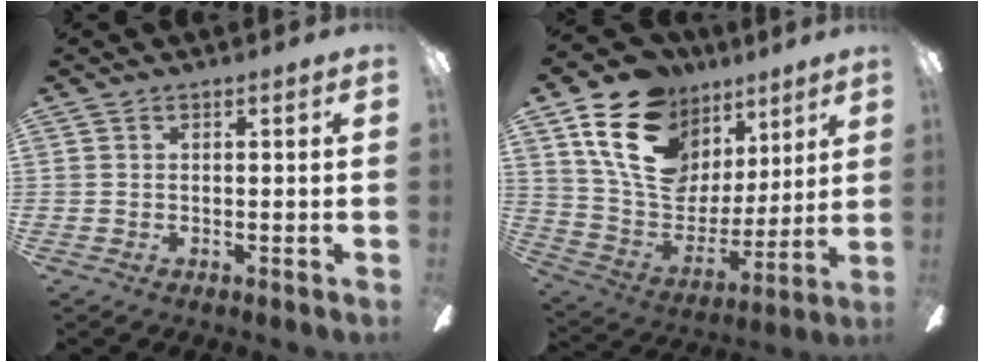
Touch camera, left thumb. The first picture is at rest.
{"total": 19.9, "force": [11.1, 13.5, 9.5], "torque": [-0.173, -0.045, 0.212]}